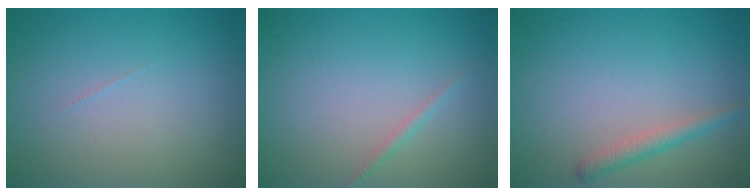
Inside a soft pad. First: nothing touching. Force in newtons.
{"total": 0.7, "press": 0.7, "slide": 0.1}
{"total": 1.7, "press": 1.7, "slide": 0.1}